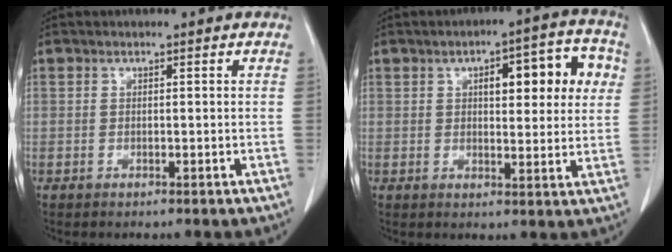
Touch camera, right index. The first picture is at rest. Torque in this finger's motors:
{"motor_torque": [0.34, 0.16, 0.27, 0.07]}